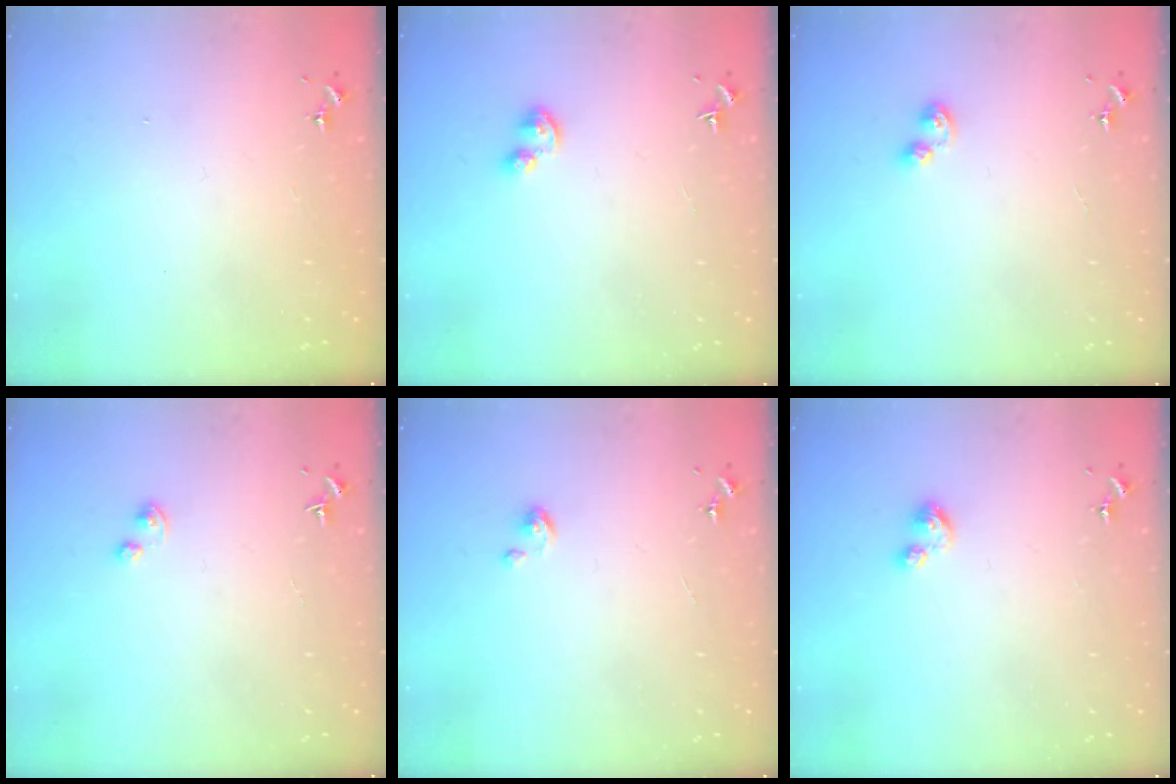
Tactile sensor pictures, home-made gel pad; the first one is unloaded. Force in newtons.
{"total": 6.0, "press": 6.0, "slide": 0.6}
{"total": 5.4, "press": 5.4, "slide": 0.8}
{"total": 1.6, "press": 1.5, "slide": 0.3}
{"total": 3.4, "press": 3.4, "slide": 0.2}
{"total": 5.2, "press": 5.2, "slide": 0.5}